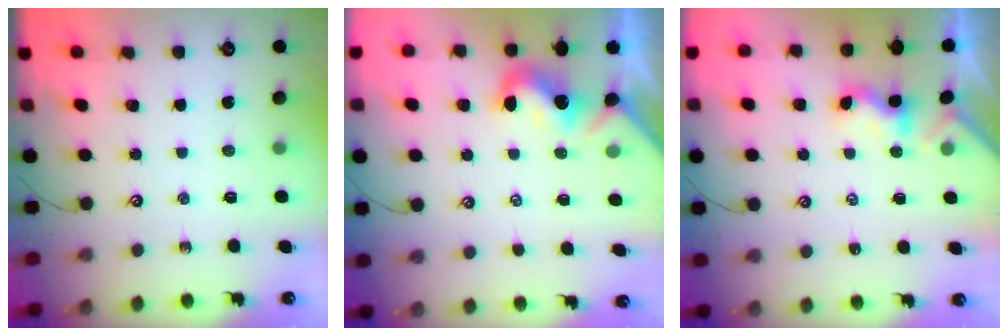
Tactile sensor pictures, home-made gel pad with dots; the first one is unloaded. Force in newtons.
{"total": 0.0}
{"total": 1.8, "press": 1.7, "slide": 0.5}